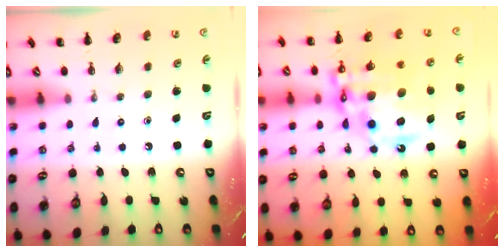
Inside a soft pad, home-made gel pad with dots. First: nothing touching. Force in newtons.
{"total": 20.4, "press": 19.9, "slide": 4.7}